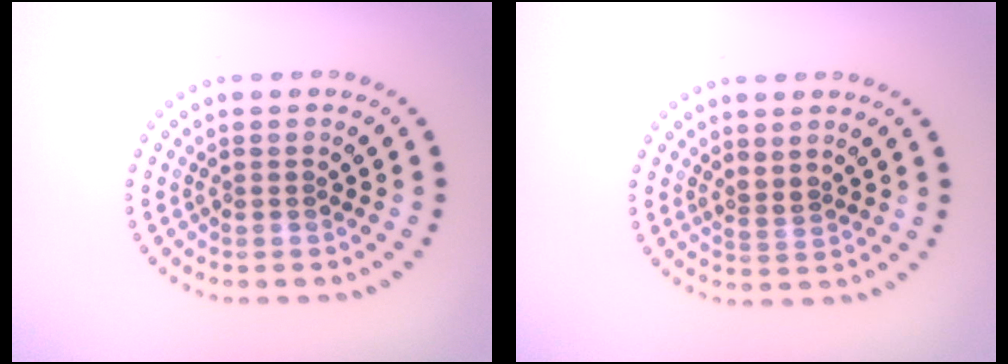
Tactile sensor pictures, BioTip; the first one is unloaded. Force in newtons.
{"total": 1.0, "press": 0.5, "slide": 0.8}